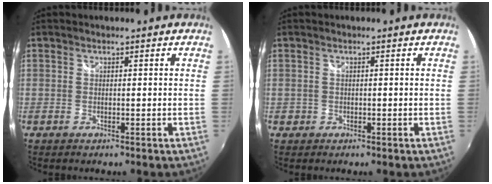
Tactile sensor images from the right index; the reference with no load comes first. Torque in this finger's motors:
{"motor_torque": [0.16, -0.14, -0.01, 0.01]}